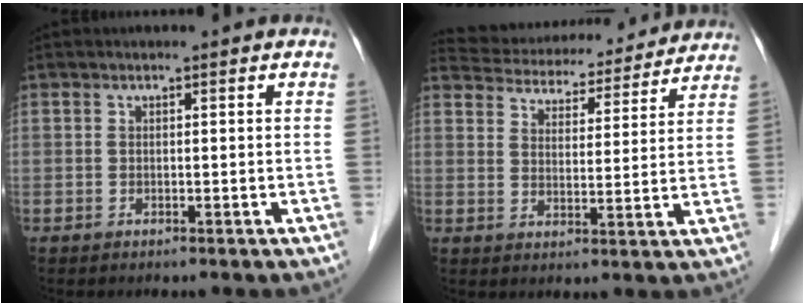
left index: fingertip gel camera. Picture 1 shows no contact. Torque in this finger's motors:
{"motor_torque": [-0.41, -0.52, -0.03, -0.02]}